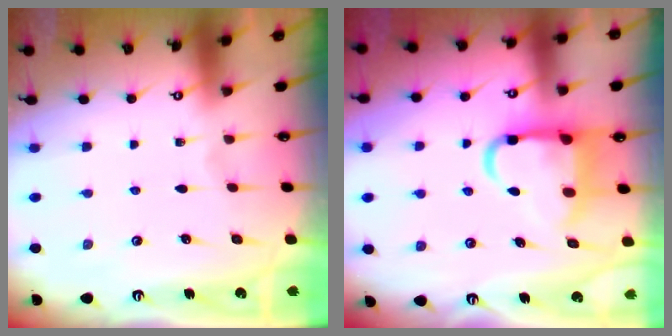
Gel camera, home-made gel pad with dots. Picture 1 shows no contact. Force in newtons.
{"total": 12.6, "press": 12.5, "slide": 1.6}